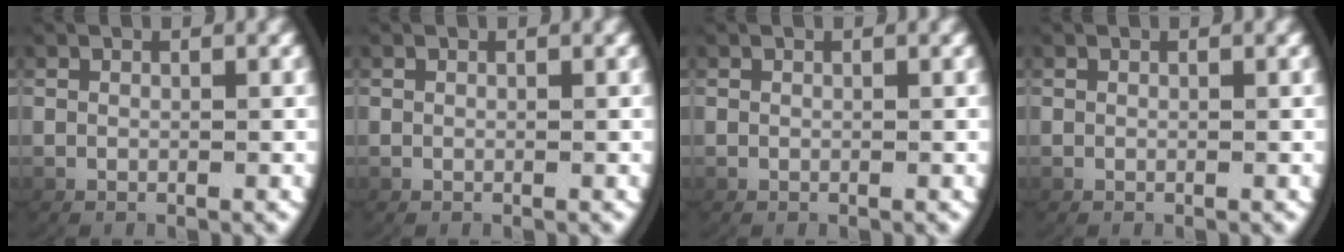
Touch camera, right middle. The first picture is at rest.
{"total": 0.0}
{"total": 0.0}
{"total": 0.0}